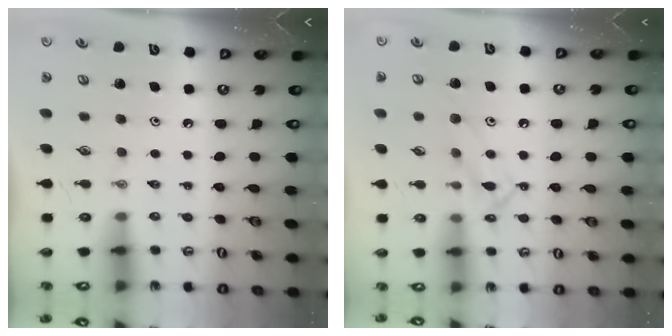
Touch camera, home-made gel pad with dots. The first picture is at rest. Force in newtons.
{"total": 11.5, "press": 11.5, "slide": 0.7}